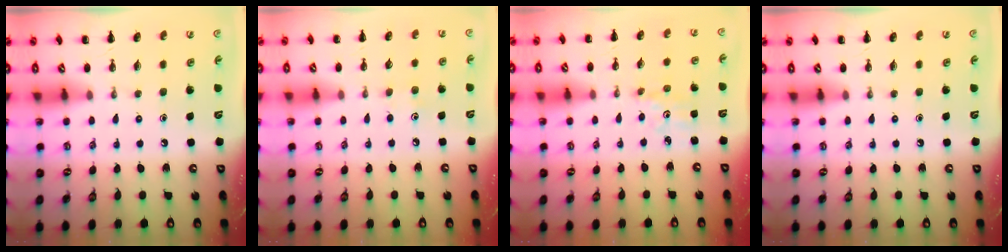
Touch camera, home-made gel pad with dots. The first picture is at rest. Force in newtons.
{"total": 4.8, "press": 4.6, "slide": 1.2}
{"total": 3.0, "press": 2.9, "slide": 0.9}
{"total": 0.0}